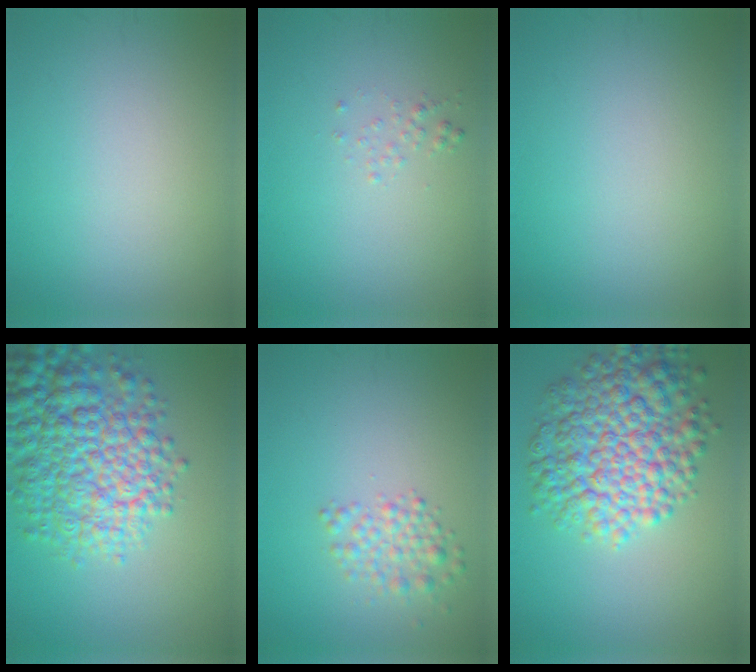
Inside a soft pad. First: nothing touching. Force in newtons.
{"total": 0.8, "press": 0.8, "slide": 0.1}
{"total": 0.0}
{"total": 9.7, "press": 9.7, "slide": 0.3}
{"total": 2.3, "press": 2.3, "slide": 0.1}
{"total": 9.1, "press": 9.1, "slide": 0.3}